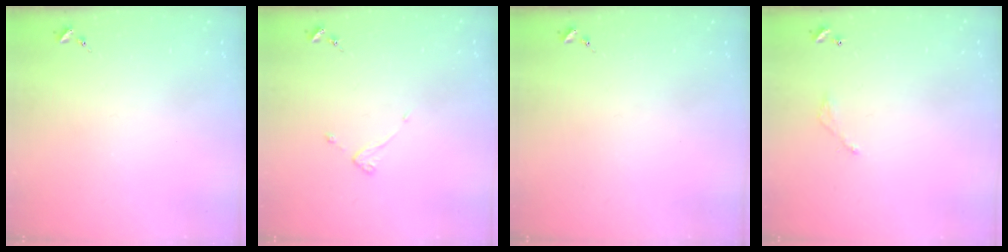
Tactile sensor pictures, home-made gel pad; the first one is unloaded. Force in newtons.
{"total": 3.4, "press": 3.4, "slide": 0.1}
{"total": 0.0}
{"total": 3.8, "press": 3.8, "slide": 0.2}